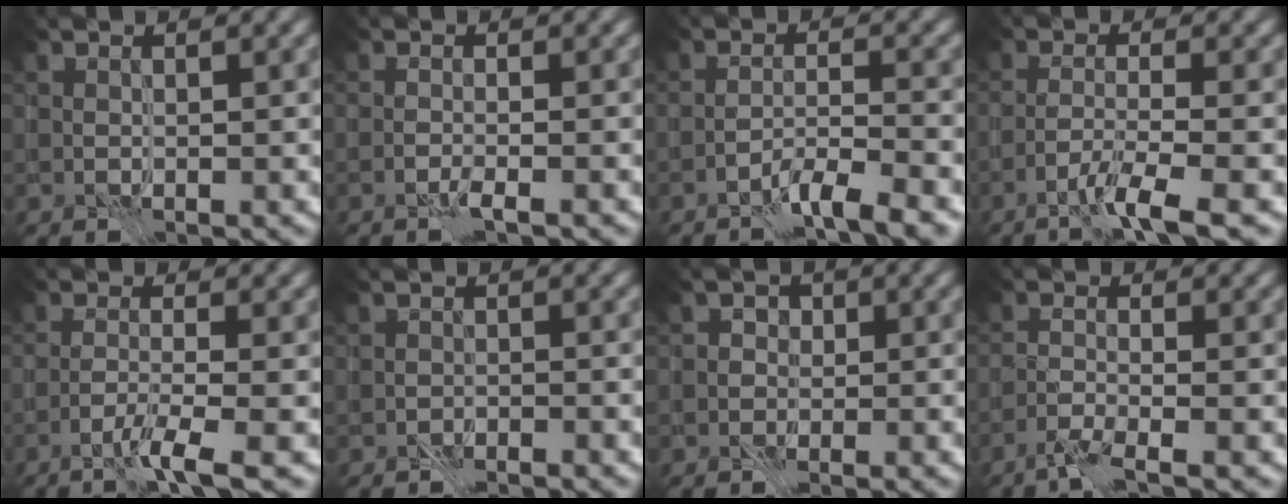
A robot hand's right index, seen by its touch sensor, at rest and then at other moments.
{"total": 1.2, "force": [-1.1, -0.1, 0.4], "torque": [-0.007, 0.005, -0.024]}
{"total": 3.9, "force": [-3.3, 0.1, 2.1], "torque": [-0.034, 0.009, -0.064]}
{"total": 3.4, "force": [-2.6, -0.1, 2.3], "torque": [-0.039, 0.008, -0.062]}
{"total": 3.1, "force": [-2.3, -0.1, 2.1], "torque": [-0.034, 0.007, -0.055]}
{"total": 1.8, "force": [-1.8, 0.1, -0.1], "torque": [0.004, 0.004, -0.033]}
{"total": 1.4, "force": [-0.7, 1.3, 0.2], "torque": [0.012, 0.011, -0.022]}
{"total": 2.7, "force": [-2.4, 0.1, 1.3], "torque": [-0.022, 0.001, -0.060]}